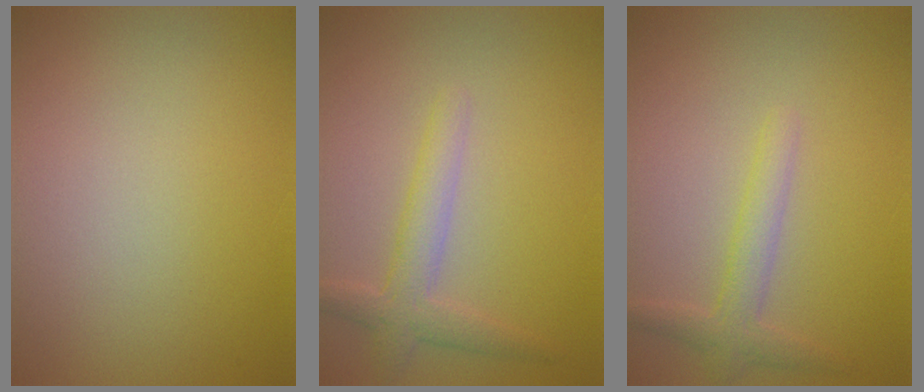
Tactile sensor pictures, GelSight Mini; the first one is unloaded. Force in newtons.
{"total": 2.8, "press": 2.8, "slide": 0.1}
{"total": 2.3, "press": 2.3, "slide": 0.1}